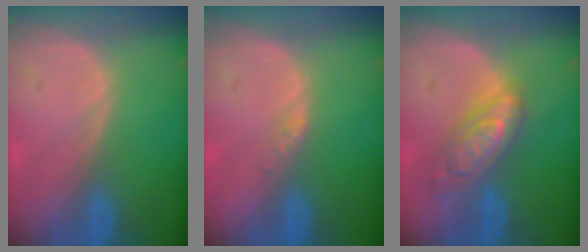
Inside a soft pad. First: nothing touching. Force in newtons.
{"total": 1.1, "press": 1.1, "slide": 0.1}
{"total": 7.1, "press": 7.0, "slide": 0.6}